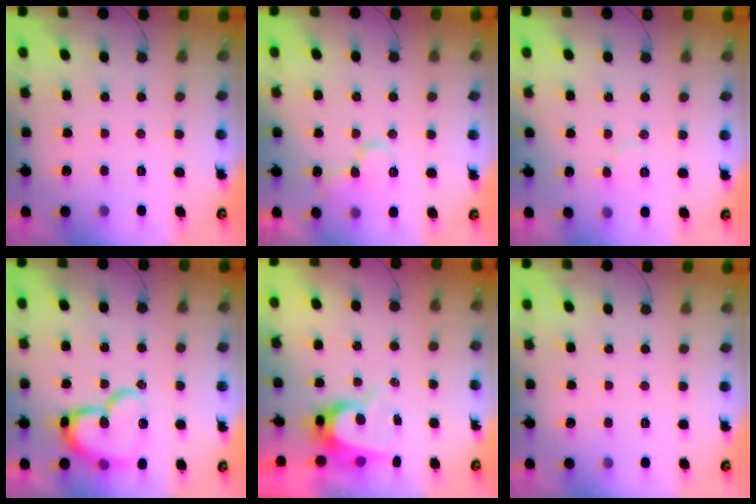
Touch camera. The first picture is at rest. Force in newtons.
{"total": 11.5, "press": 11.4, "slide": 1.4}
{"total": 5.2, "press": 5.2, "slide": 0.5}
{"total": 16.3, "press": 16.3, "slide": 1.4}
{"total": 7.9, "press": 7.9, "slide": 0.4}
{"total": 0.0}